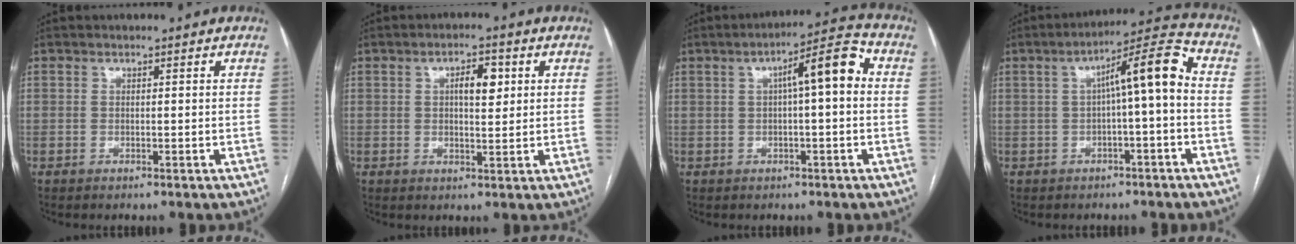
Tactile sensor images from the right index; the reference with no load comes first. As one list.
[{"total": 4.4, "force": [1.3, 1.6, 3.8], "torque": [-0.061, 0.008, 0.019]}, {"total": 7.9, "force": [1.1, 1.2, 7.8], "torque": [-0.115, 0.029, 0.012]}, {"total": 9.0, "force": [0.2, 0.8, 9.0], "torque": [-0.135, 0.035, 0.001]}]